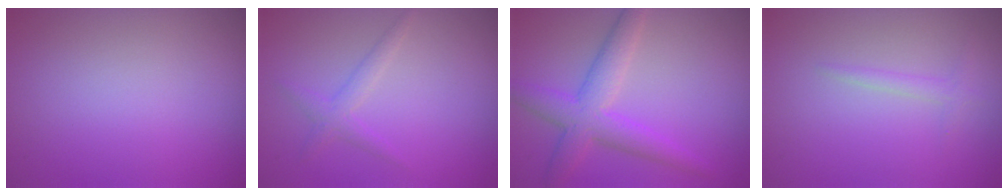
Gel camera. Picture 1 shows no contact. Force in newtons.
{"total": 1.6, "press": 1.6, "slide": 0.1}
{"total": 4.6, "press": 4.6, "slide": 0.1}
{"total": 1.1, "press": 1.1, "slide": 0.0}